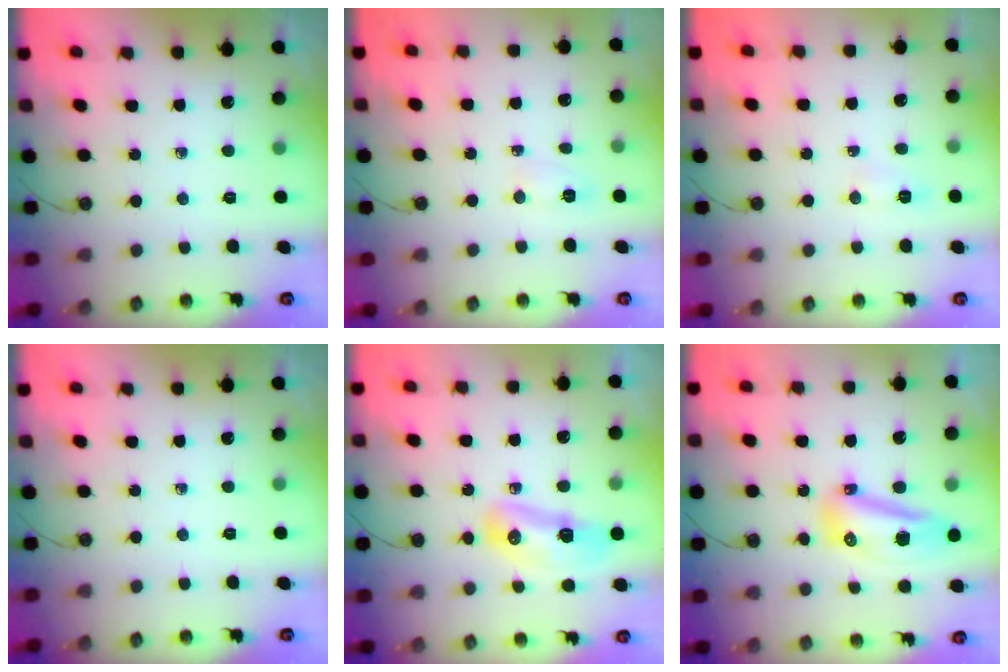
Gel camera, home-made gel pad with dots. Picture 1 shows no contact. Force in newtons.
{"total": 4.1, "press": 4.0, "slide": 0.6}
{"total": 6.1, "press": 6.0, "slide": 0.8}
{"total": 0.0}
{"total": 10.6, "press": 10.3, "slide": 2.3}
{"total": 12.2, "press": 12.1, "slide": 1.2}